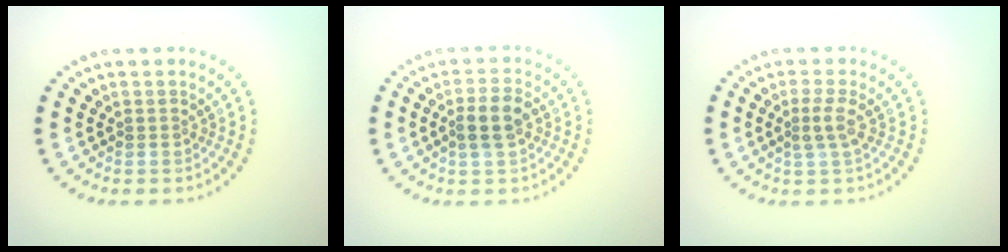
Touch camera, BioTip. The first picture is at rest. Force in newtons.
{"total": 2.9, "press": 2.8, "slide": 0.8}
{"total": 1.8, "press": 1.5, "slide": 1.0}